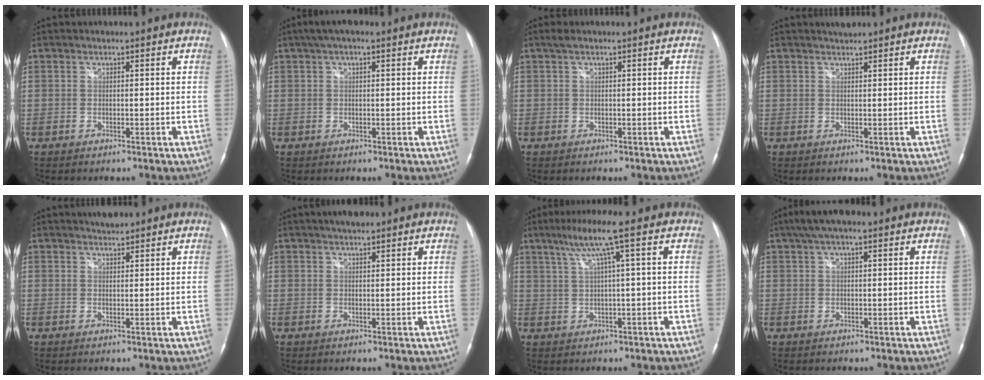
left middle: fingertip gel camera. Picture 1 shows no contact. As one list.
[{"total": 3.8, "force": [2.3, 1.4, 2.7], "torque": [-0.054, 0.028, 0.040]}, {"total": 1.0, "force": [0.6, 0.5, 0.6], "torque": [-0.015, 0.008, 0.009]}, {"total": 1.3, "force": [1.3, 0.1, 0.3], "torque": [-0.013, 0.004, 0.025]}, {"total": 2.0, "force": [1.9, 0.3, 0.5], "torque": [-0.018, 0.004, 0.034]}, {"total": 2.6, "force": [2.1, 0.8, 1.4], "torque": [-0.025, 0.009, 0.033]}, {"total": 6.4, "force": [3.0, -1.2, 5.5], "torque": [-0.108, 0.020, 0.056]}, {"total": 5.1, "force": [3.5, 1.5, 3.4], "torque": [-0.068, 0.033, 0.061]}]